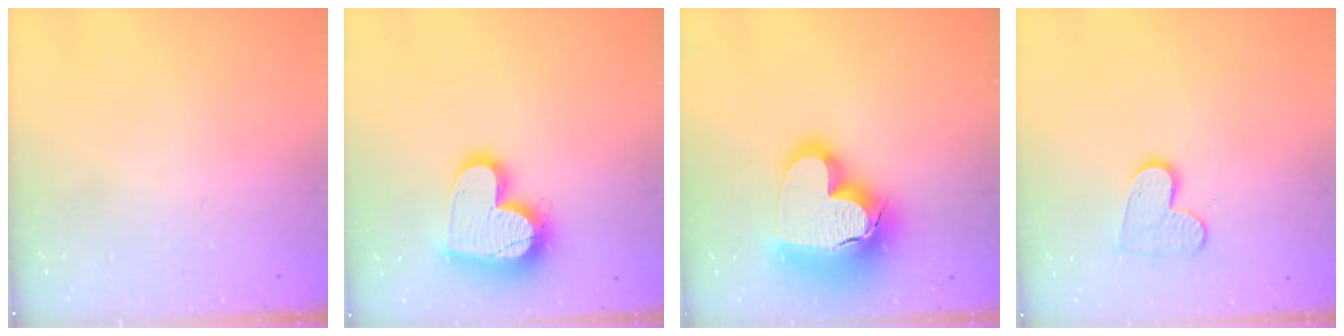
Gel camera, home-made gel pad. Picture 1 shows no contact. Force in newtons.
{"total": 17.4, "press": 17.3, "slide": 1.3}
{"total": 22.8, "press": 22.6, "slide": 2.2}
{"total": 8.9, "press": 8.9, "slide": 0.7}